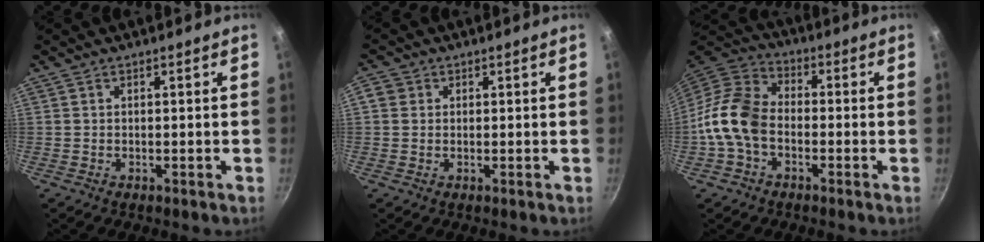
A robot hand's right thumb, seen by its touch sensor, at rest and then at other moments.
{"total": 2.6, "force": [0.5, 2.4, 0.9], "torque": [-0.003, 0.005, 0.005]}
{"total": 11.9, "force": [-2.9, 8.3, 8.1], "torque": [-0.136, 0.037, -0.080]}